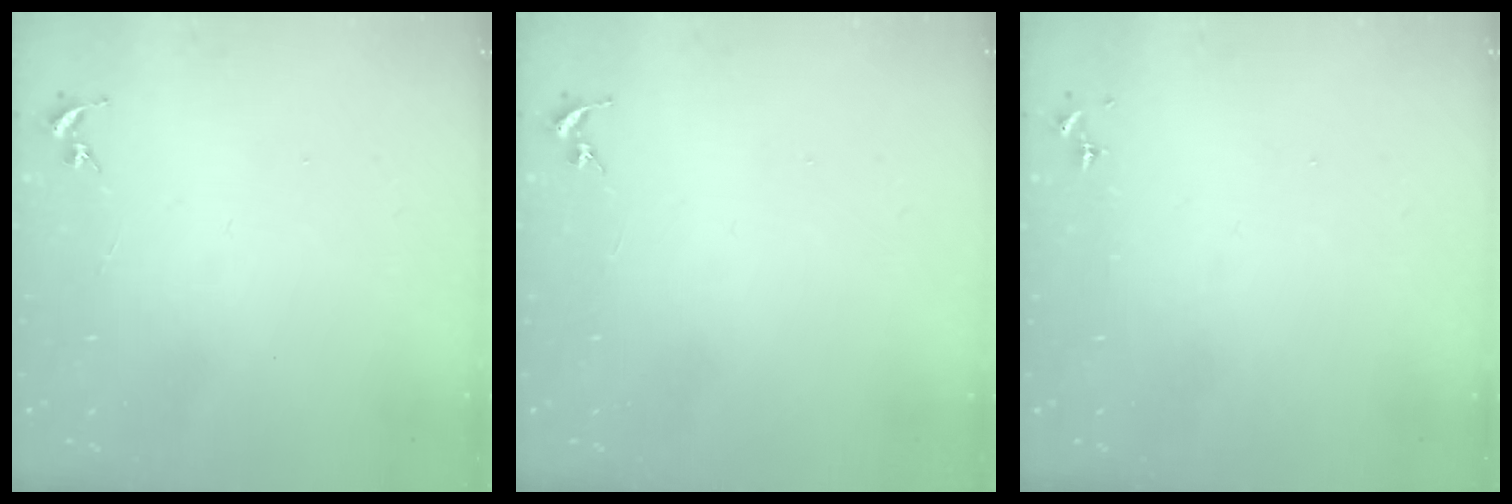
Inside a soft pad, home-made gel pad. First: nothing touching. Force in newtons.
{"total": 0.0}
{"total": 0.0}